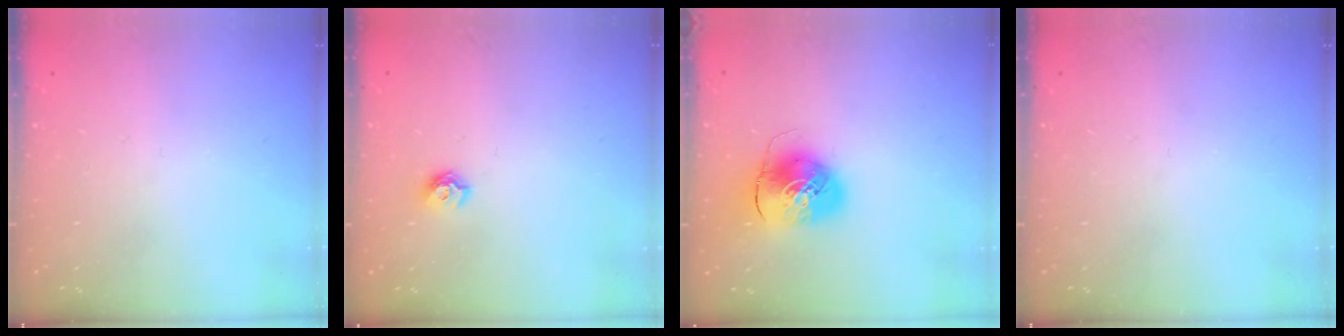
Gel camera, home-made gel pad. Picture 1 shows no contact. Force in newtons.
{"total": 7.2, "press": 7.1, "slide": 0.7}
{"total": 10.4, "press": 10.2, "slide": 1.8}
{"total": 0.0}